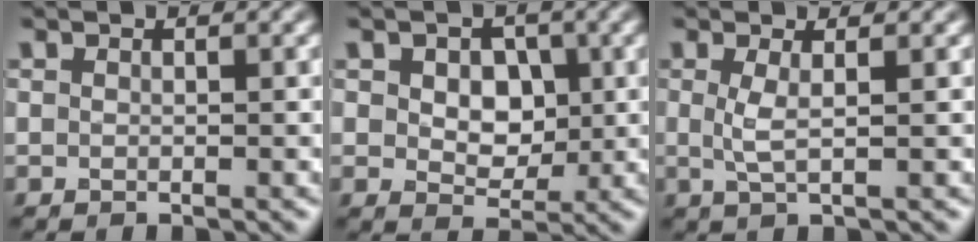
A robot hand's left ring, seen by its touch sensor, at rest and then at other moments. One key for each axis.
{"total": 4.1, "fx": 0.5, "fy": 3.0, "fz": 2.8, "tx": -0.049, "ty": -0.001, "tz": 0.003}
{"total": 1.9, "fx": 0.3, "fy": 0.4, "fz": 1.8, "tx": -0.041, "ty": -0.002, "tz": 0.005}